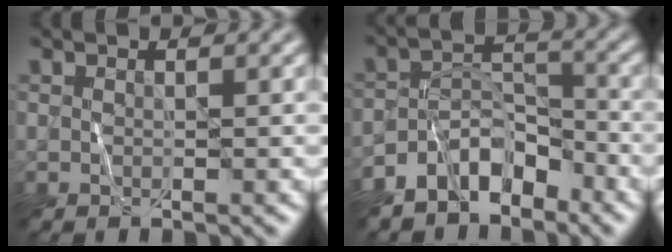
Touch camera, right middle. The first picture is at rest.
{"total": 5.6, "force": [-4.4, 2.8, 2.1], "torque": [-0.027, 0.005, -0.084]}